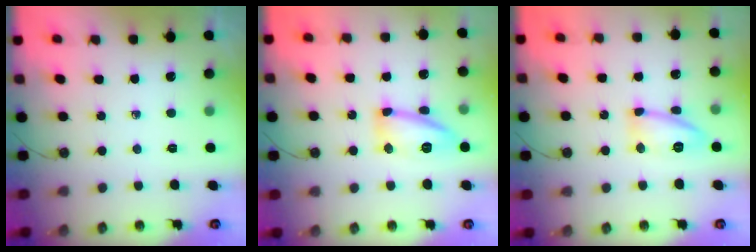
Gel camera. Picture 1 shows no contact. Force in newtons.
{"total": 14.5, "press": 14.4, "slide": 1.1}
{"total": 12.5, "press": 12.5, "slide": 1.0}